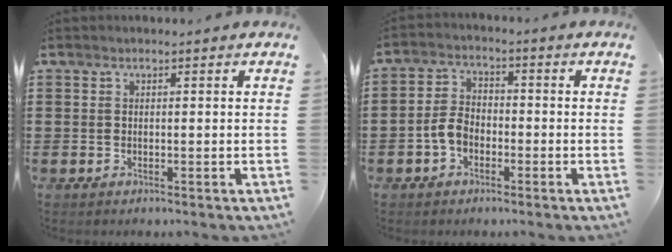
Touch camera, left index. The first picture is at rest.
{"total": 4.3, "force": [-2.0, 2.7, 2.6], "torque": [-0.069, 0.003, -0.045]}